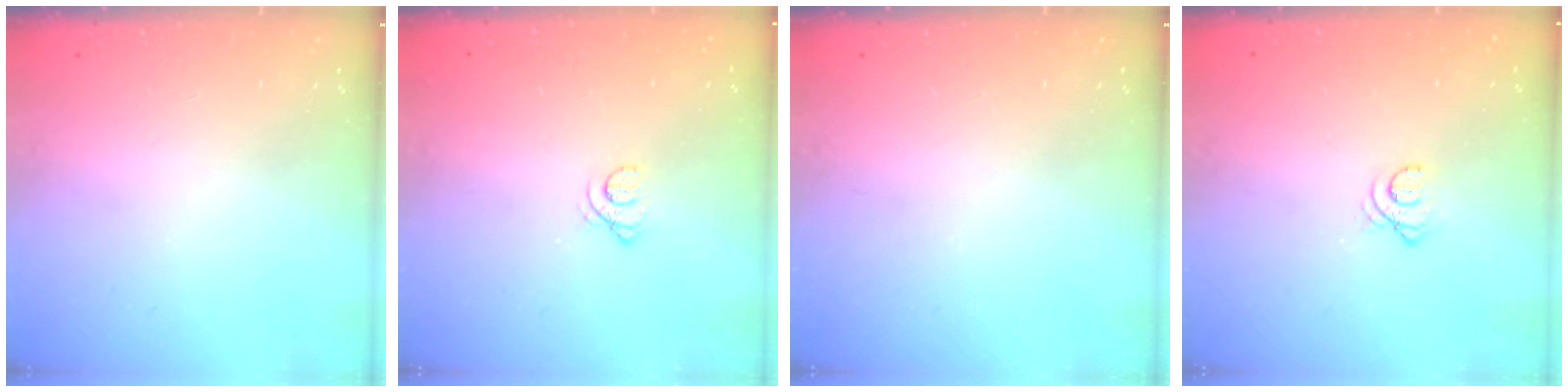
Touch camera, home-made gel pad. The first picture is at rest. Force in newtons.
{"total": 1.6, "press": 1.6, "slide": 0.2}
{"total": 0.0}
{"total": 2.5, "press": 2.5, "slide": 0.3}